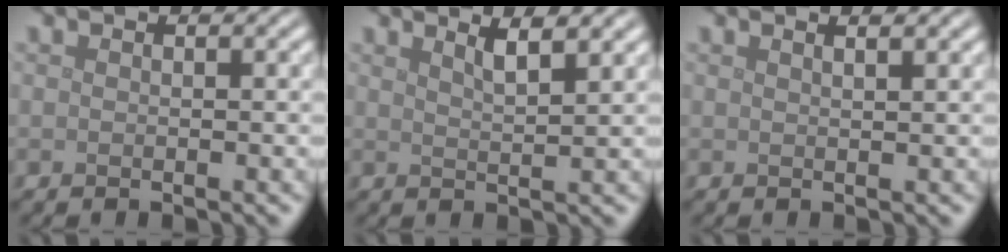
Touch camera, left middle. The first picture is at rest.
{"total": 2.5, "force": [1.7, 0.6, 1.7], "torque": [-0.015, 0.009, 0.020]}
{"total": 2.2, "force": [1.4, 0.9, 1.4], "torque": [-0.001, 0.002, -0.005]}